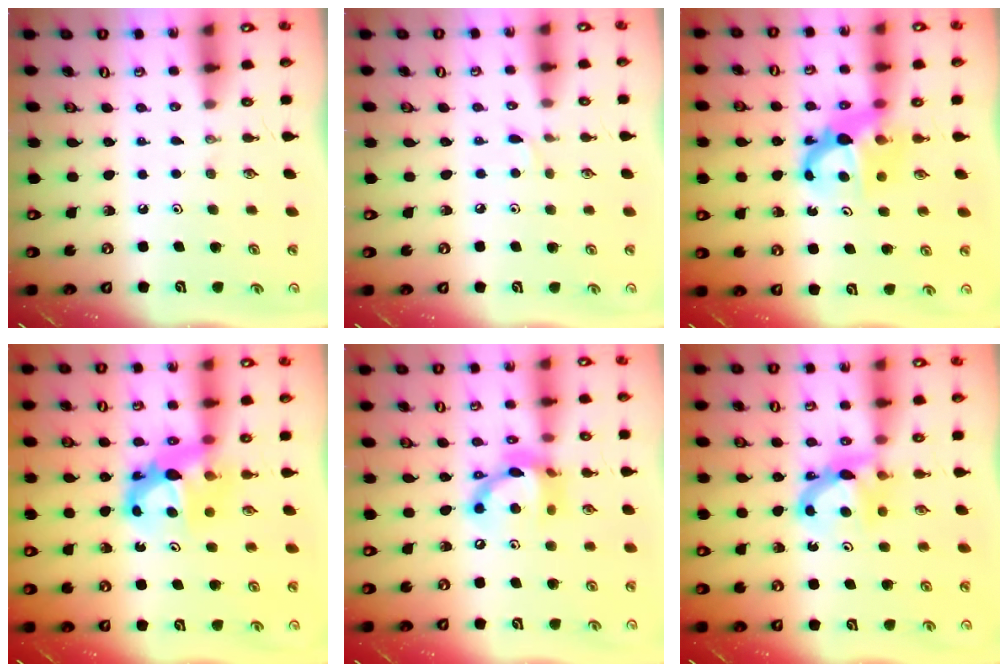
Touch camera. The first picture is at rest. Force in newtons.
{"total": 2.8, "press": 2.7, "slide": 0.4}
{"total": 6.8, "press": 6.7, "slide": 0.5}
{"total": 8.1, "press": 8.1, "slide": 0.5}
{"total": 14.0, "press": 14.0, "slide": 1.2}
{"total": 8.1, "press": 8.1, "slide": 0.4}